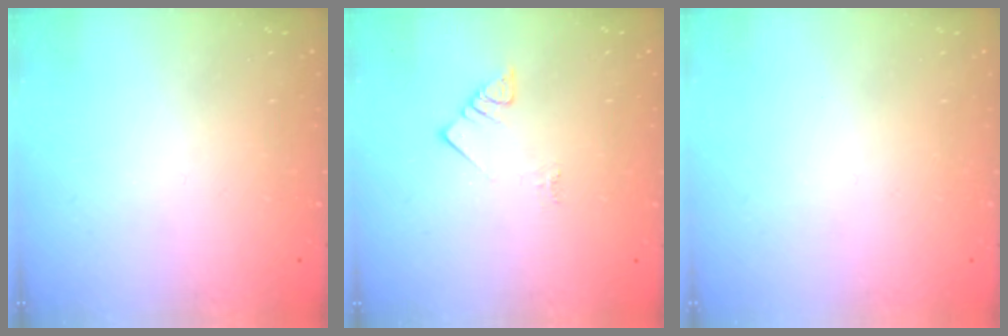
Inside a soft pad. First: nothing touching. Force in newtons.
{"total": 3.6, "press": 3.6, "slide": 0.5}
{"total": 1.6, "press": 1.6, "slide": 0.1}